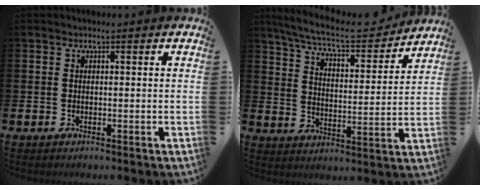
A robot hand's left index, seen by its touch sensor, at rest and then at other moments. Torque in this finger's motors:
{"motor_torque": [0.99, -1.15, 0.20, 0.15]}